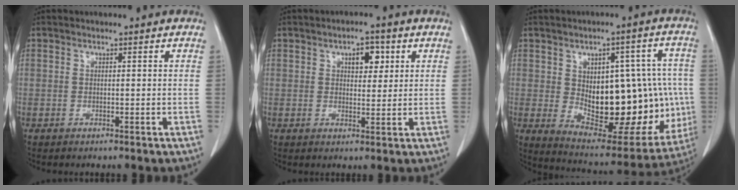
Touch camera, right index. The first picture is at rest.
{"total": 4.1, "force": [1.7, 2.1, 3.1], "torque": [-0.046, 0.007, 0.024]}
{"total": 23.7, "force": [-1.0, 11.2, 20.9], "torque": [-0.268, 0.019, 0.023]}